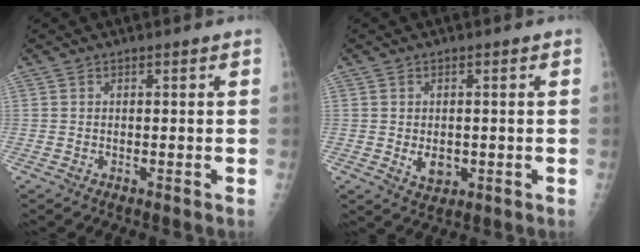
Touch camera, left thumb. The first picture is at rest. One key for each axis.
{"total": 3.8, "fx": -0.5, "fy": 2.8, "fz": 2.5, "tx": -0.023, "ty": -0.003, "tz": 0.003}